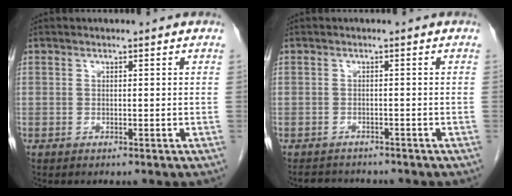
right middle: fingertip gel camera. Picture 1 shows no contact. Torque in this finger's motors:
{"motor_torque": [0.28, -0.13, 0.00, 0.00]}